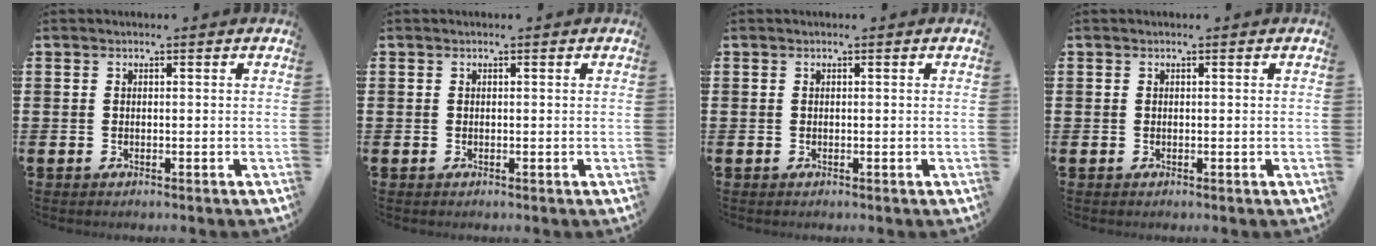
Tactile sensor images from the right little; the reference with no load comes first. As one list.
[{"total": 0.0}, {"total": 0.0}, {"total": 0.0}]